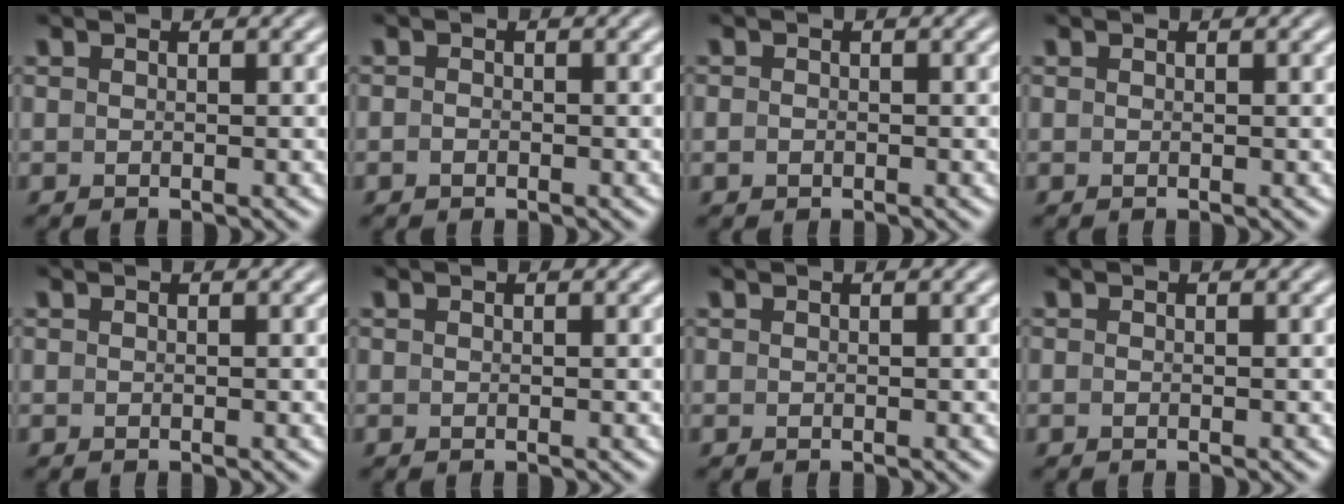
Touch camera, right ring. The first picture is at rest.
{"total": 0.6, "force": [-0.6, 0.1, 0.1], "torque": [-0.007, -0.006, -0.008]}
{"total": 0.5, "force": [-0.4, 0.3, 0.2], "torque": [-0.011, -0.006, -0.002]}
{"total": 0.0}
{"total": 0.0}
{"total": 0.0}
{"total": 0.0}
{"total": 0.0}